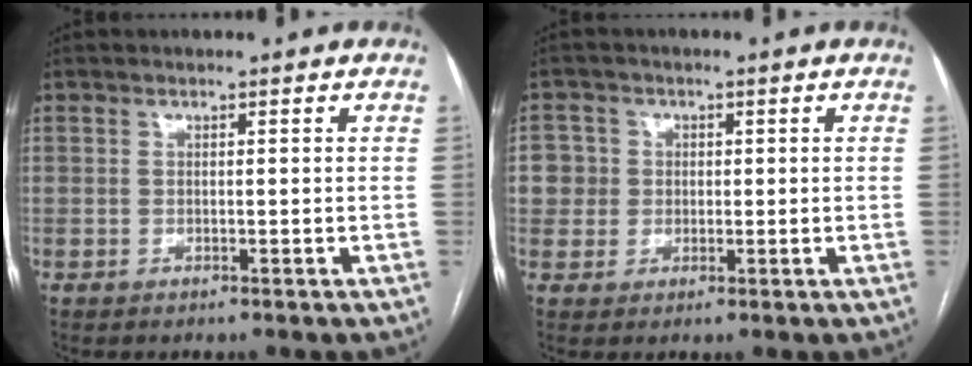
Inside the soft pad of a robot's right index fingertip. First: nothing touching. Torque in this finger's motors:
{"motor_torque": [-0.02, 0.12, 0.02, 0.00]}